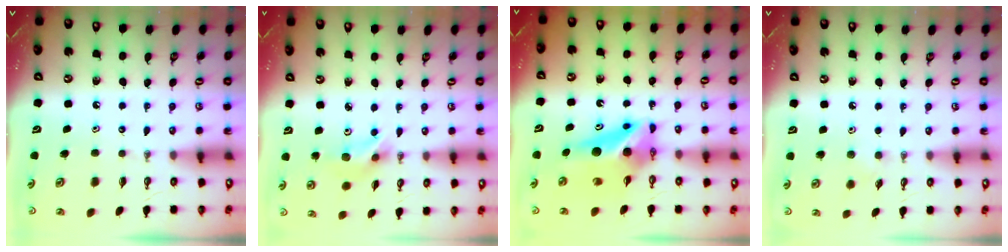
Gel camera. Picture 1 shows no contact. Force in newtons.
{"total": 6.0, "press": 4.4, "slide": 4.1}
{"total": 11.4, "press": 11.4, "slide": 1.0}
{"total": 4.4, "press": 4.3, "slide": 0.7}